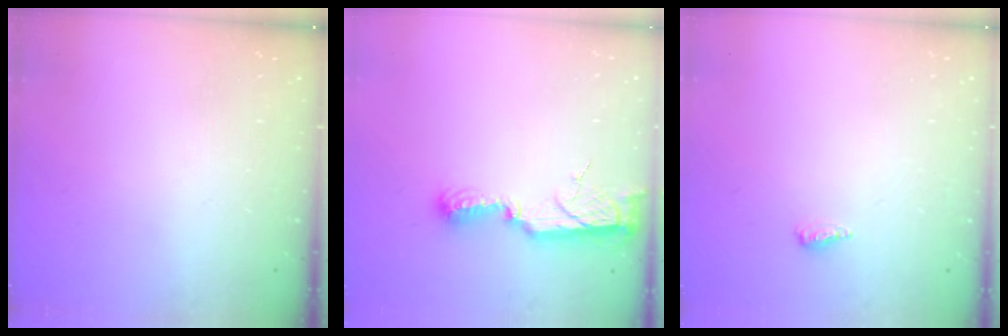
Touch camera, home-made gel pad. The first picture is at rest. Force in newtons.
{"total": 9.5, "press": 9.2, "slide": 2.7}
{"total": 4.6, "press": 4.4, "slide": 1.1}